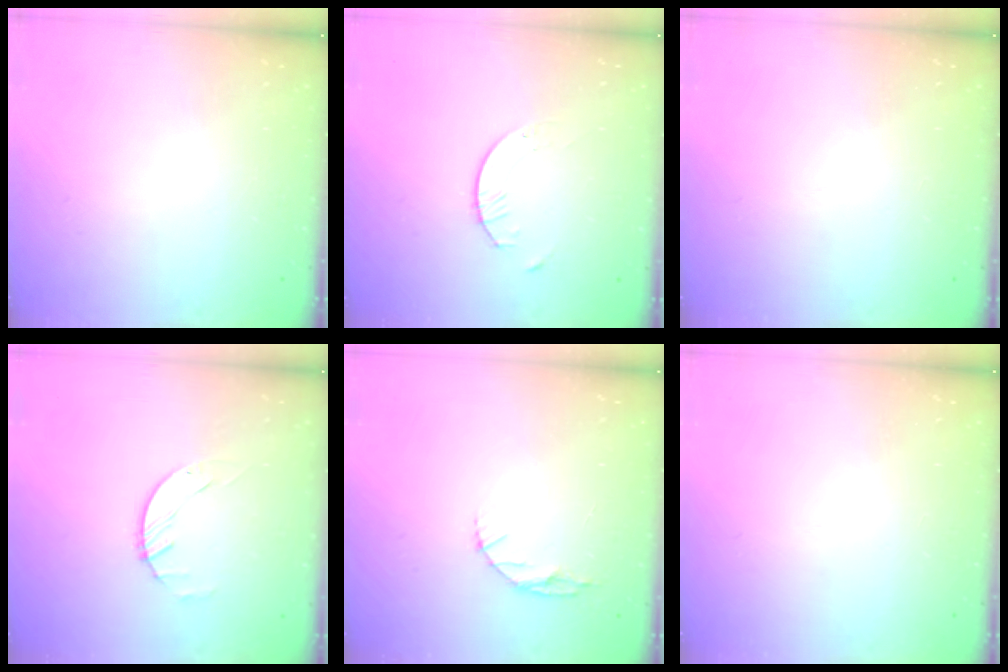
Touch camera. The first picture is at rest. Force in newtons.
{"total": 1.7, "press": 1.7, "slide": 0.2}
{"total": 0.0}
{"total": 1.4, "press": 1.4, "slide": 0.2}
{"total": 4.4, "press": 4.4, "slide": 0.5}
{"total": 0.0}